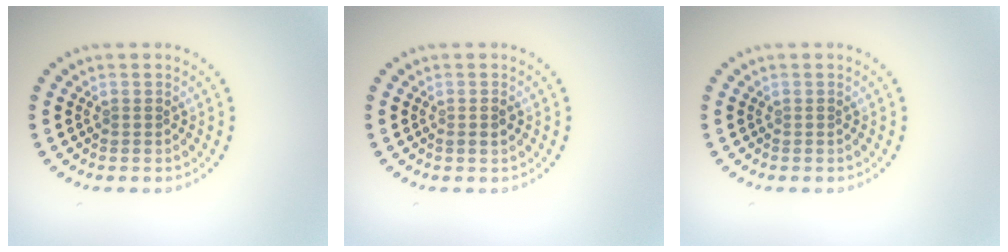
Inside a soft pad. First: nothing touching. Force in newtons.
{"total": 1.0, "press": 0.9, "slide": 0.3}
{"total": 0.0}